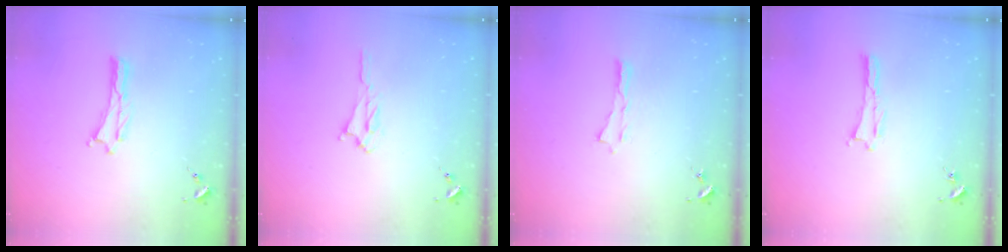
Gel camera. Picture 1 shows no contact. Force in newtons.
{"total": 2.5, "press": 2.5, "slide": 0.3}
{"total": 0.0}
{"total": 0.0}